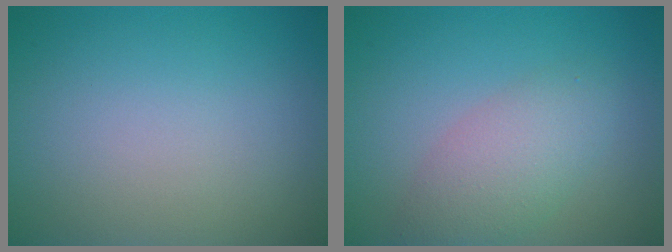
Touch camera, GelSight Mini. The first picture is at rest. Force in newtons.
{"total": 3.9, "press": 3.9, "slide": 0.1}